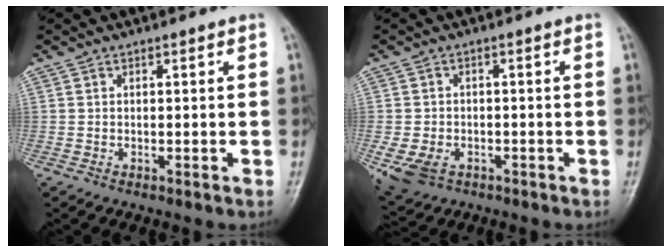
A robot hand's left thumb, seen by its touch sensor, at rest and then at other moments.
{"total": 7.4, "force": [-2.9, 5.4, 4.2], "torque": [-0.087, 0.005, -0.042]}